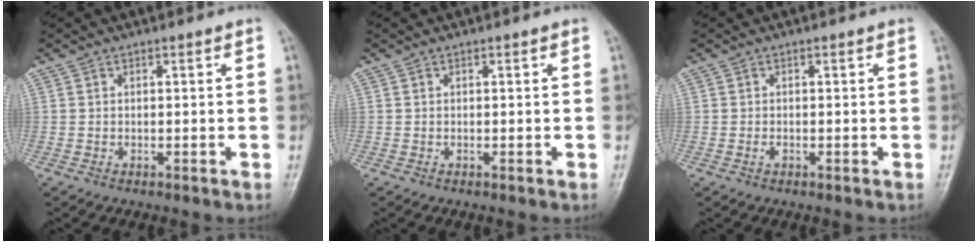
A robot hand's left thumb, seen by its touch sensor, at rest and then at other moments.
{"total": 0.0}
{"total": 0.7, "force": [-0.1, 0.3, 0.6], "torque": [-0.010, 0.002, 0.001]}